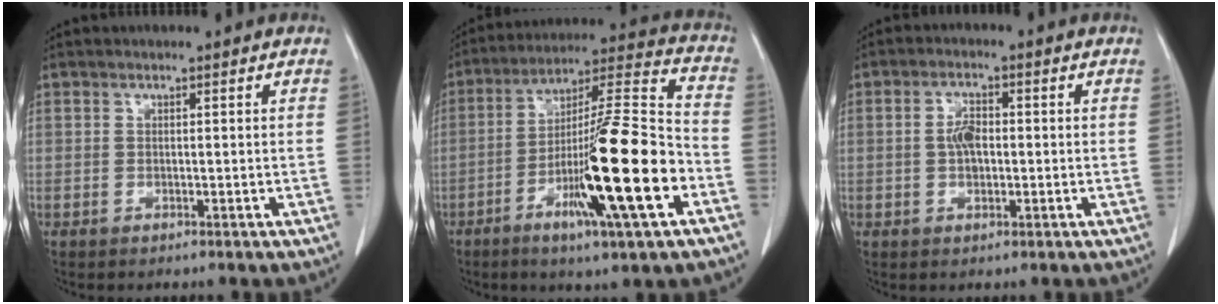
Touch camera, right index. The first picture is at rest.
{"total": 20.0, "force": [-7.1, 0.8, 18.7], "torque": [-0.314, -0.014, -0.120]}
{"total": 3.4, "force": [-0.1, 1.9, 2.9], "torque": [-0.053, 0.005, -0.002]}